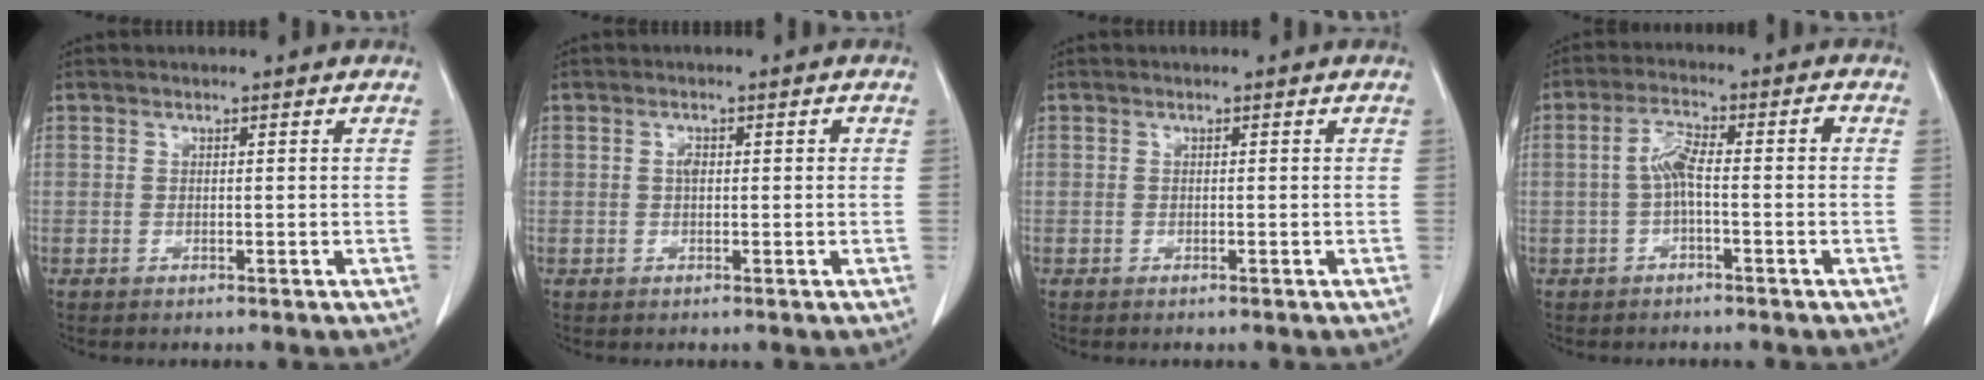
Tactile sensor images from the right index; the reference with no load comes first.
{"total": 1.7, "force": [0.2, 0.9, 1.4], "torque": [-0.026, 0.009, 0.004]}
{"total": 0.0}
{"total": 5.1, "force": [-0.6, 1.2, 4.9], "torque": [-0.100, 0.023, -0.010]}